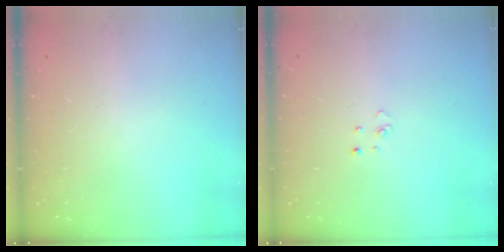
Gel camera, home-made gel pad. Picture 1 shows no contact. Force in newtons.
{"total": 2.7, "press": 2.7, "slide": 0.3}